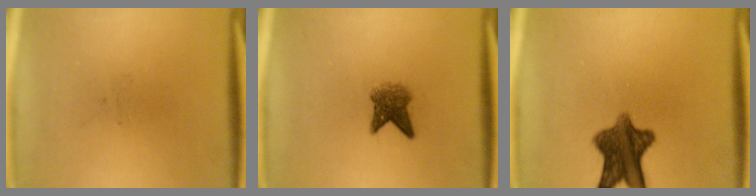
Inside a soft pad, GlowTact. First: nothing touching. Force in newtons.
{"total": 3.7}
{"total": 9.2}